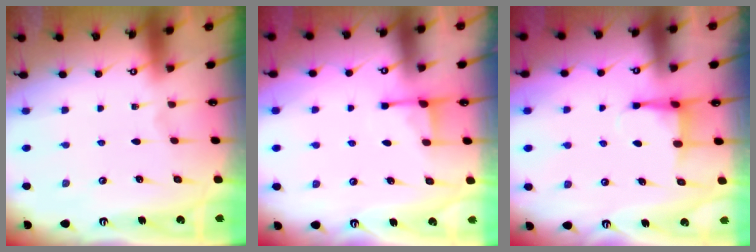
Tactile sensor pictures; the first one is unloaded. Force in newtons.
{"total": 3.6, "press": 3.5, "slide": 0.8}
{"total": 4.3, "press": 4.2, "slide": 0.7}